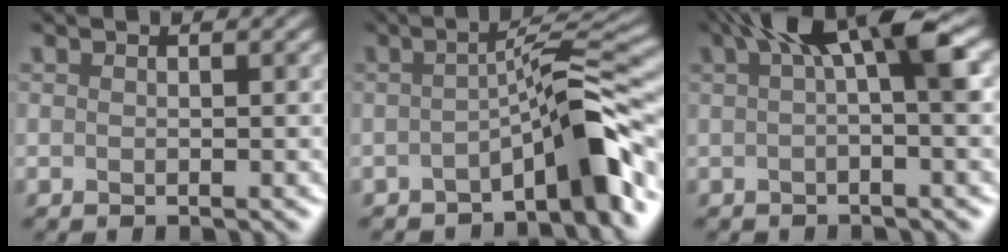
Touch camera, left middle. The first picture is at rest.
{"total": 6.0, "force": [-3.1, 0.6, 5.2], "torque": [-0.075, 0.021, -0.052]}
{"total": 5.5, "force": [2.1, 0.6, 5.1], "torque": [-0.073, 0.021, 0.030]}